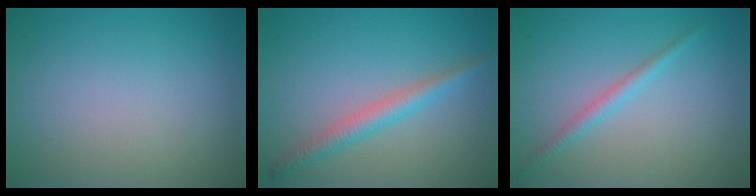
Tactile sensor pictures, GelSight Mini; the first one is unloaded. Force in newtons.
{"total": 2.6, "press": 2.6, "slide": 0.1}
{"total": 1.5, "press": 1.5, "slide": 0.1}